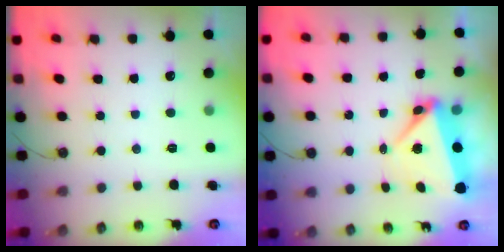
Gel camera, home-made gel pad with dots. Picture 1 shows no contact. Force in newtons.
{"total": 7.3, "press": 7.3, "slide": 0.7}